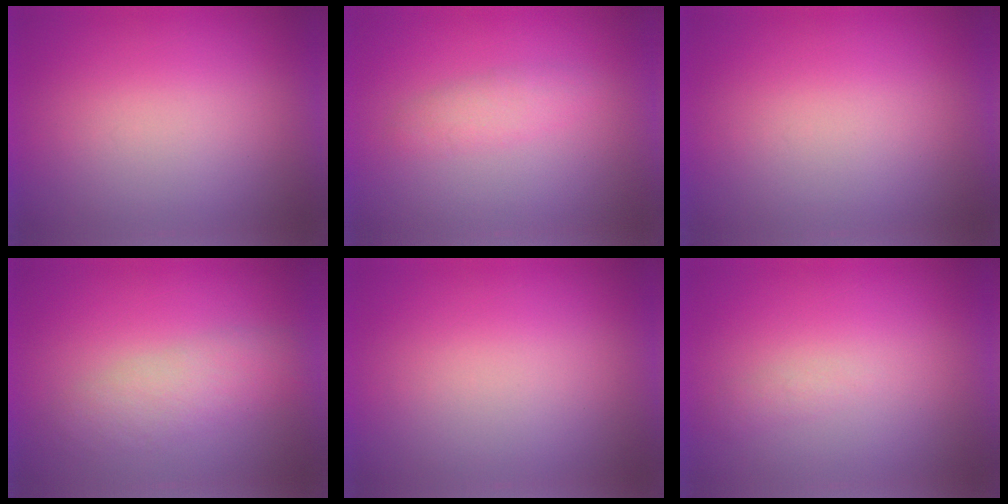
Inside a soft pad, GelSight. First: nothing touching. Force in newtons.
{"total": 2.2}
{"total": 0.0}
{"total": 3.4}
{"total": 0.0}
{"total": 1.2}